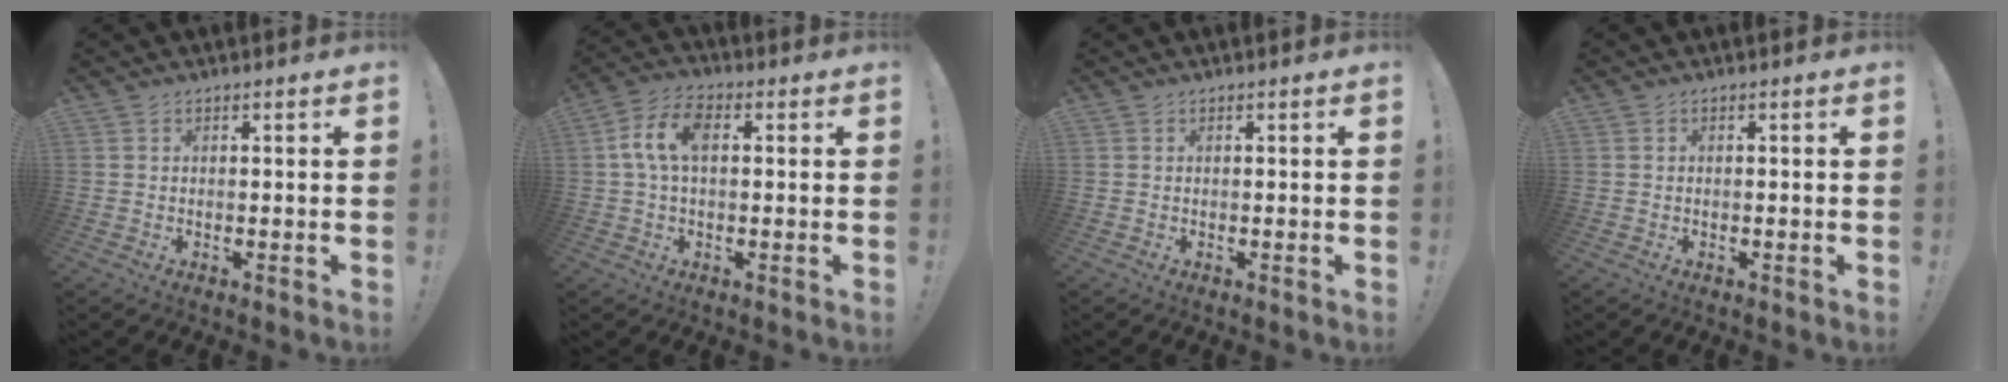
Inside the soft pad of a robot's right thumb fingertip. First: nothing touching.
{"total": 9.0, "force": [1.7, 5.2, 7.1], "torque": [-0.144, 0.013, 0.033]}
{"total": 0.0}
{"total": 0.0}